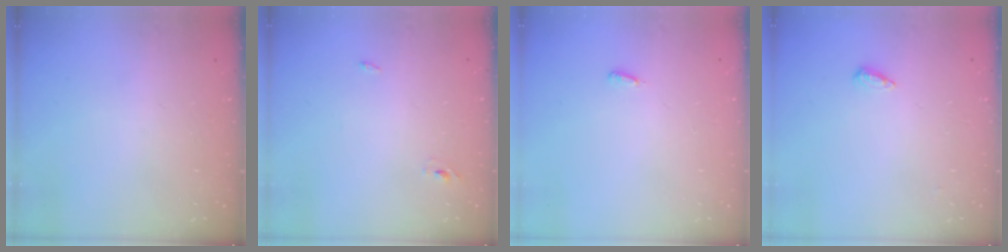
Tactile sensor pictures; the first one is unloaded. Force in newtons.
{"total": 2.3, "press": 2.1, "slide": 1.0}
{"total": 2.7, "press": 2.6, "slide": 0.9}
{"total": 3.9, "press": 3.8, "slide": 0.6}